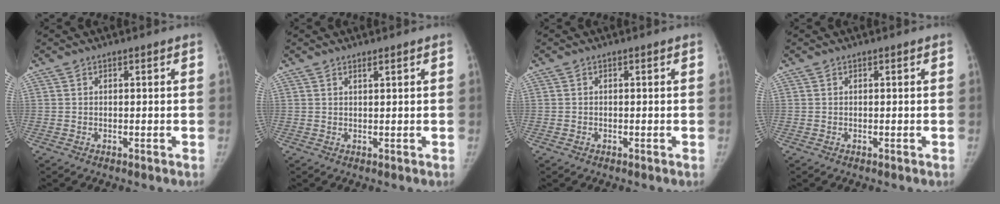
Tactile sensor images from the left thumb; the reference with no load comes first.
{"total": 0.7, "force": [0.6, 0.0, 0.4], "torque": [-0.008, -0.004, 0.011]}
{"total": 0.6, "force": [-0.3, 0.5, 0.1], "torque": [-0.001, 0.003, -0.006]}
{"total": 0.0}